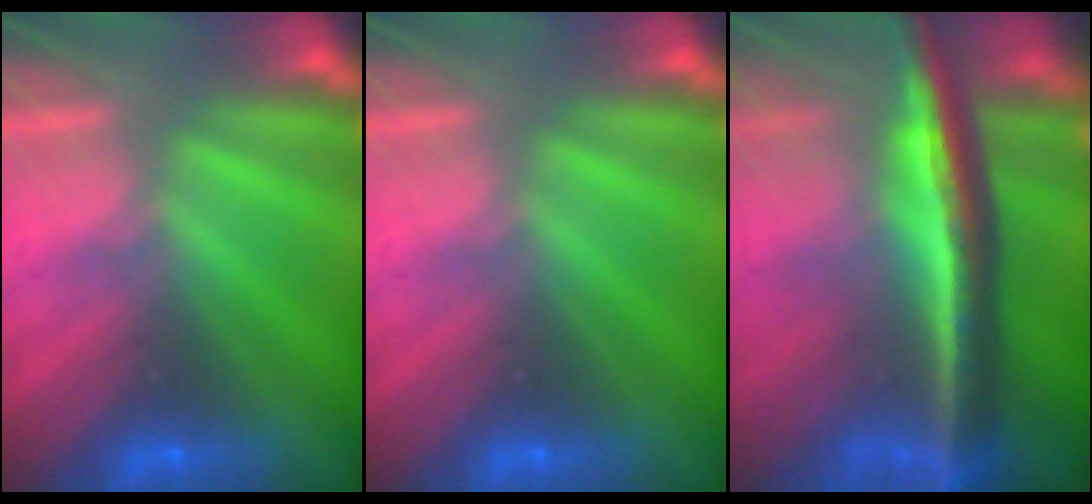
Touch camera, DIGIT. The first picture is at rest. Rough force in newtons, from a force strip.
{"total": 0.0}
{"total": 7.4}